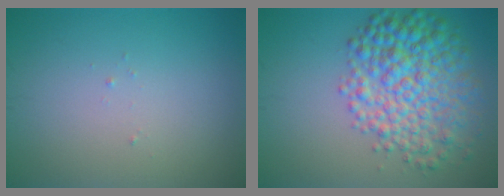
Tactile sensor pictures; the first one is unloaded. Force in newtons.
{"total": 7.6, "press": 7.6, "slide": 0.1}